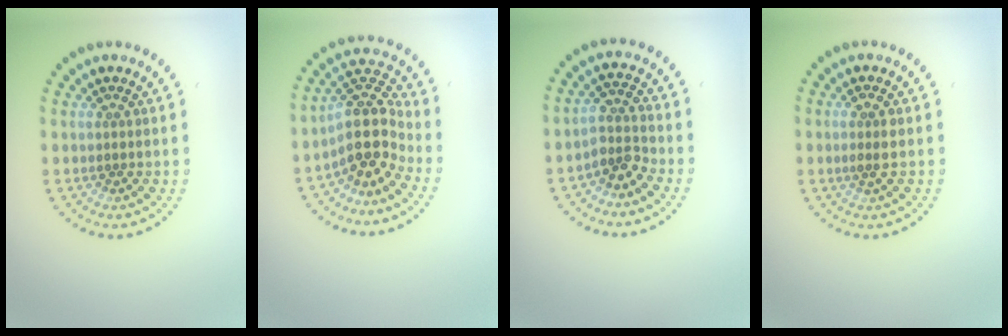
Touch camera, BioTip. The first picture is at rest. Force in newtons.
{"total": 4.8, "press": 3.9, "slide": 2.9}
{"total": 2.7, "press": 2.0, "slide": 1.8}
{"total": 1.4, "press": 1.3, "slide": 0.6}